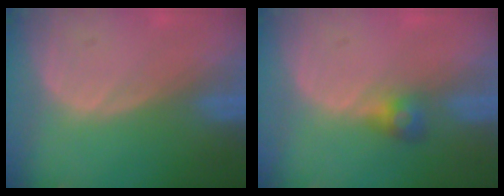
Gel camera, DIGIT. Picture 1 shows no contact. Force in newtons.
{"total": 2.7, "press": 2.6, "slide": 0.8}